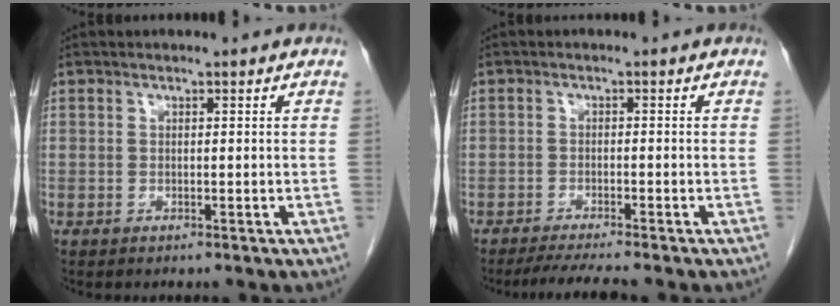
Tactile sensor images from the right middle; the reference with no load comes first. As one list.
[{"total": 4.4, "force": [-3.8, -0.7, 2.0], "torque": [-0.036, -0.017, -0.066]}]